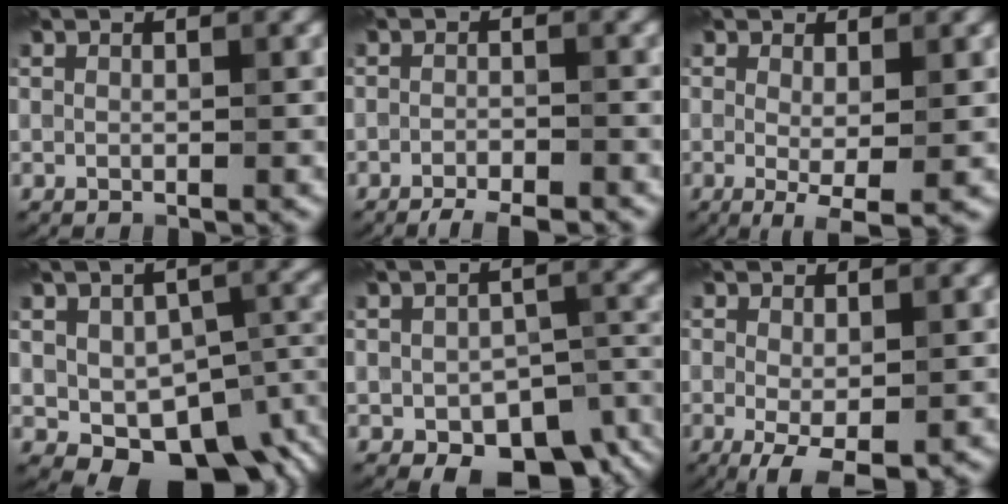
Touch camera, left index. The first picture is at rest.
{"total": 3.6, "force": [-3.0, 0.9, 1.8], "torque": [-0.028, -0.004, -0.047]}
{"total": 3.2, "force": [-0.2, 0.7, 3.1], "torque": [-0.051, -0.010, -0.003]}
{"total": 10.9, "force": [-3.4, 6.5, 8.0], "torque": [-0.107, -0.016, -0.034]}
{"total": 9.5, "force": [-4.4, 5.5, 6.4], "torque": [-0.080, -0.030, -0.046]}
{"total": 3.6, "force": [-1.1, 1.4, 3.2], "torque": [-0.061, -0.014, -0.012]}